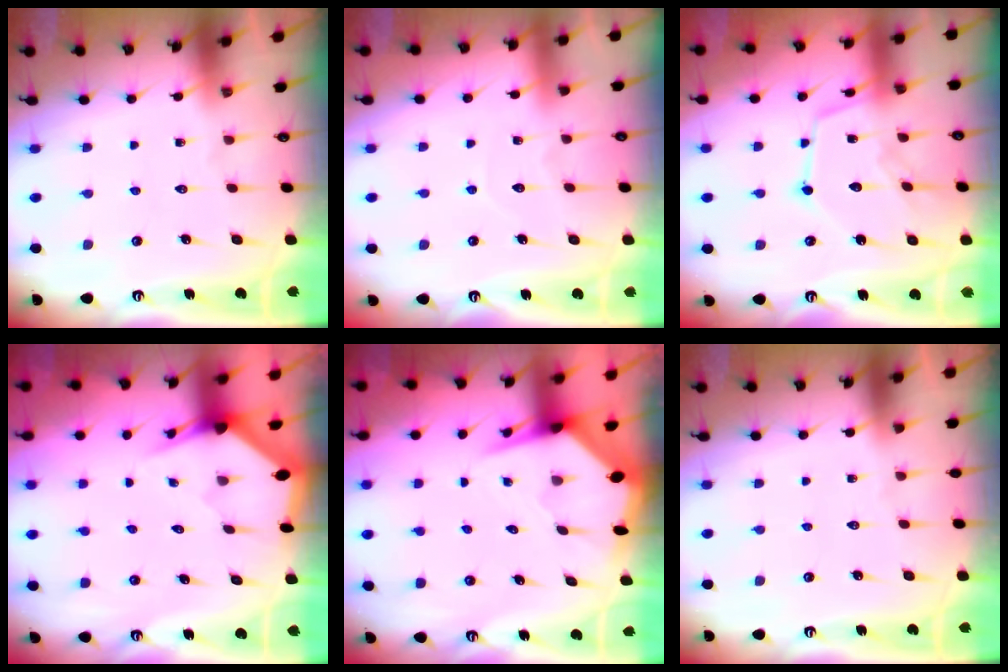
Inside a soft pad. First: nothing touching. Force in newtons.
{"total": 4.8, "press": 4.8, "slide": 0.5}
{"total": 13.4, "press": 13.4, "slide": 1.2}
{"total": 2.9, "press": 2.9, "slide": 0.2}
{"total": 4.4, "press": 4.3, "slide": 0.7}
{"total": 0.0}